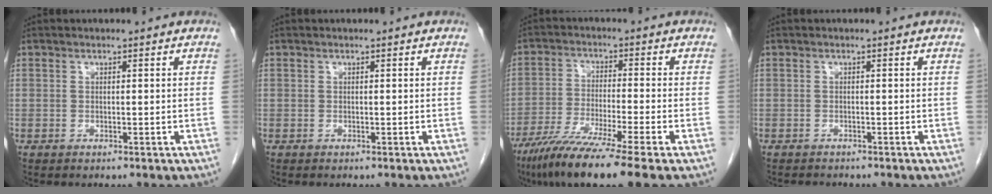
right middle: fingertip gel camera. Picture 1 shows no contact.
{"total": 0.0}
{"total": 12.8, "force": [-9.0, -1.1, 9.0], "torque": [-0.162, -0.041, -0.151]}
{"total": 2.0, "force": [-1.8, 0.6, 0.4], "torque": [-0.009, -0.005, -0.023]}